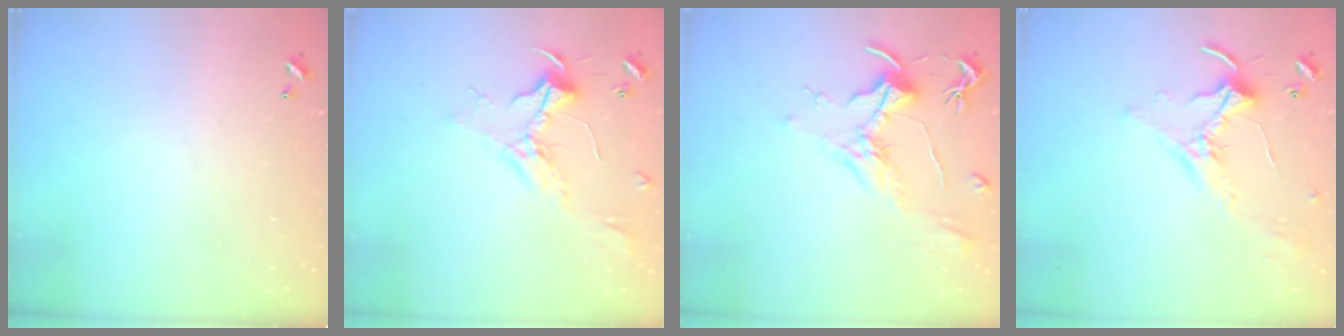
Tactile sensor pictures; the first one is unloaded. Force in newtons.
{"total": 2.4, "press": 2.3, "slide": 0.9}
{"total": 2.0, "press": 1.7, "slide": 0.9}
{"total": 0.8, "press": 0.7, "slide": 0.4}